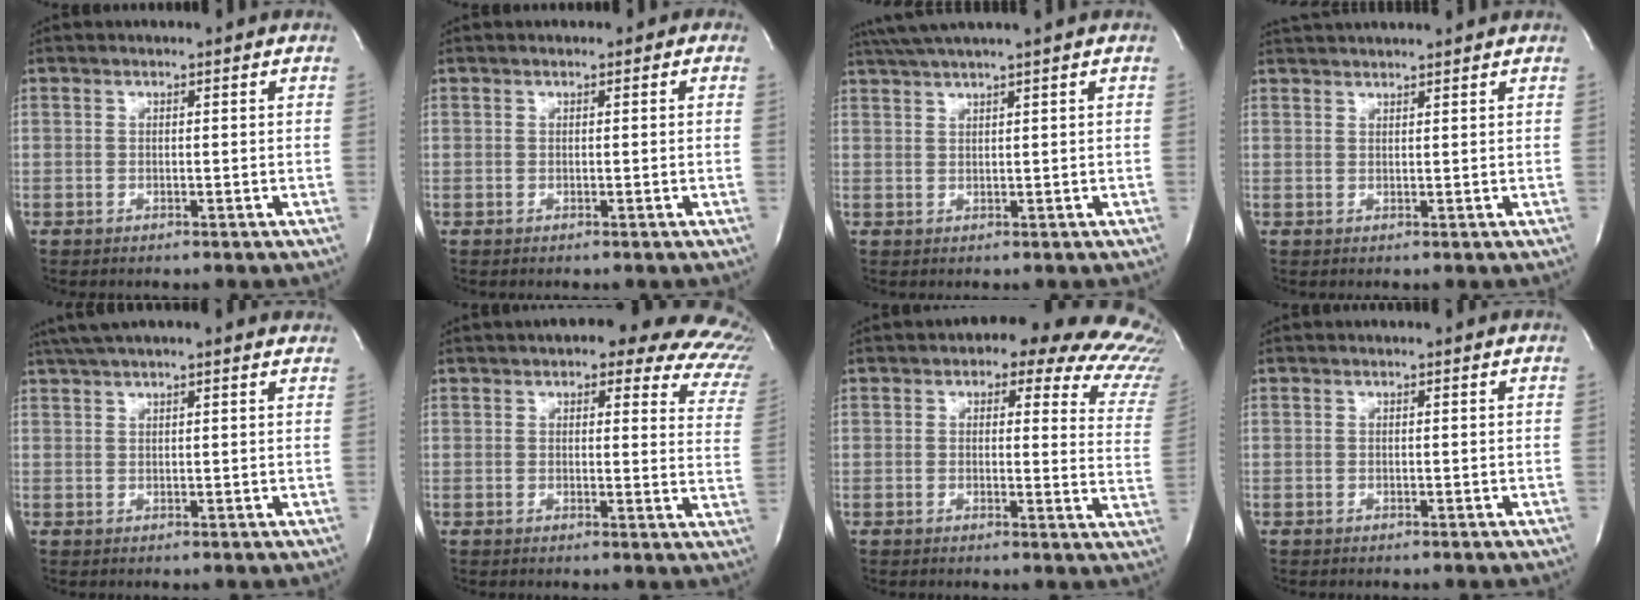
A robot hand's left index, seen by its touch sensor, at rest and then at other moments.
{"total": 0.6, "force": [0.0, 0.6, 0.2], "torque": [0.005, 0.001, -0.005]}
{"total": 4.6, "force": [3.7, -1.5, 2.3], "torque": [-0.043, 0.015, 0.073]}
{"total": 5.9, "force": [5.6, 0.1, 1.9], "torque": [-0.032, 0.032, 0.081]}
{"total": 10.4, "force": [8.7, 1.4, 5.5], "torque": [-0.091, 0.040, 0.120]}
{"total": 17.9, "force": [13.4, 5.5, 10.5], "torque": [-0.109, -0.001, 0.128]}
{"total": 16.9, "force": [13.8, 5.5, 8.0], "torque": [-0.061, -0.037, 0.120]}
{"total": 0.0}